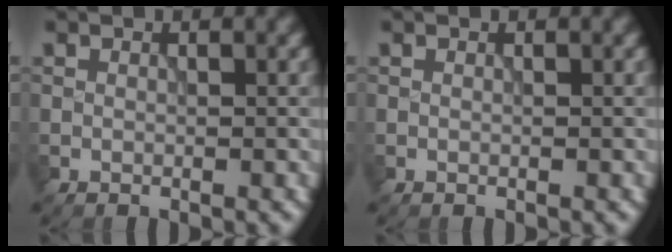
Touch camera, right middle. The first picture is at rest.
{"total": 0.0}